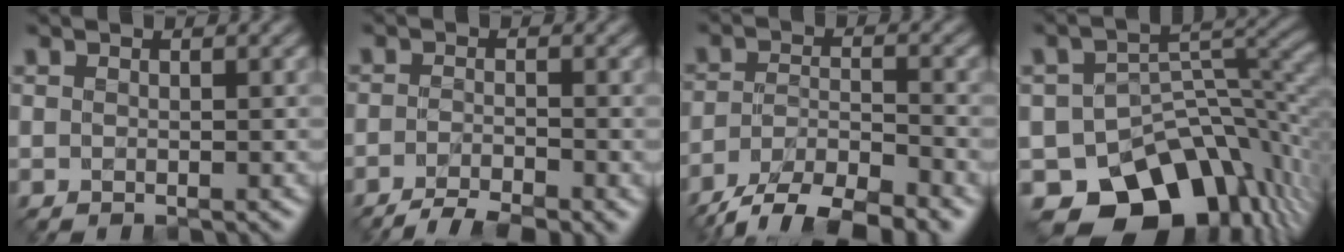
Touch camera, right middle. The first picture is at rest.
{"total": 4.8, "force": [-3.7, 1.0, 2.9], "torque": [-0.041, -0.005, -0.070]}
{"total": 8.0, "force": [-6.4, 2.2, 4.3], "torque": [-0.076, -0.008, -0.115]}
{"total": 12.0, "force": [-7.1, 7.2, 6.5], "torque": [-0.086, -0.006, -0.117]}